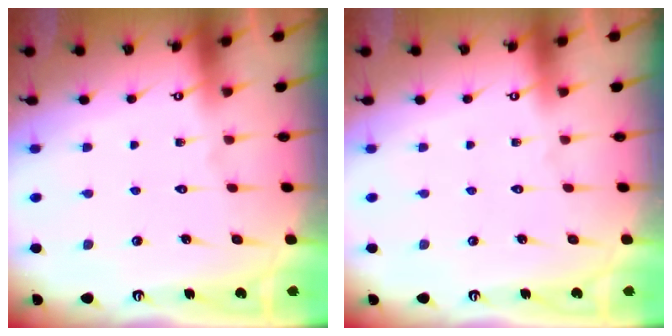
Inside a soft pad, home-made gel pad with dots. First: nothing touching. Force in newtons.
{"total": 0.0}